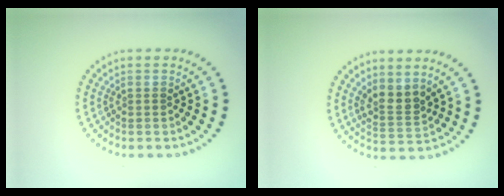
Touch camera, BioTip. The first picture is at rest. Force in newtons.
{"total": 2.7, "press": 2.2, "slide": 1.4}